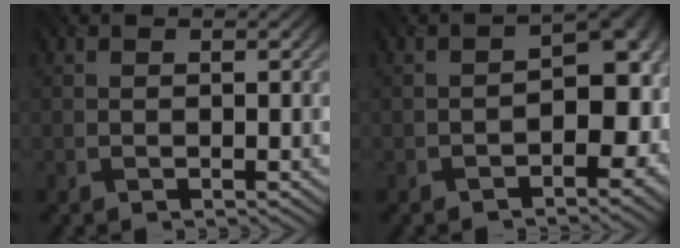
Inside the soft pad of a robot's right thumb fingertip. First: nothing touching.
{"total": 9.1, "force": [-1.9, 5.7, 6.9], "torque": [-0.066, -0.012, -0.025]}